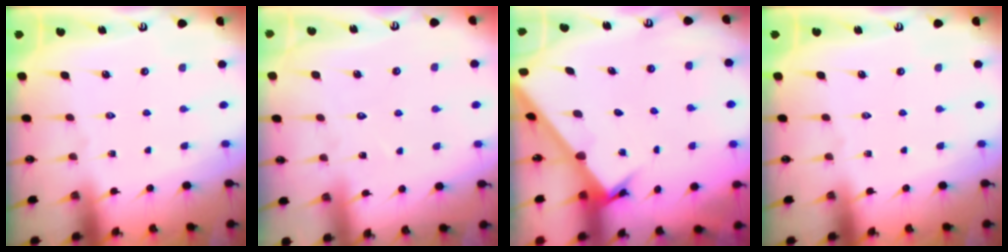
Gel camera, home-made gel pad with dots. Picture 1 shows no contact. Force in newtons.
{"total": 6.2, "press": 6.1, "slide": 0.6}
{"total": 2.3, "press": 2.3, "slide": 0.3}
{"total": 0.0}